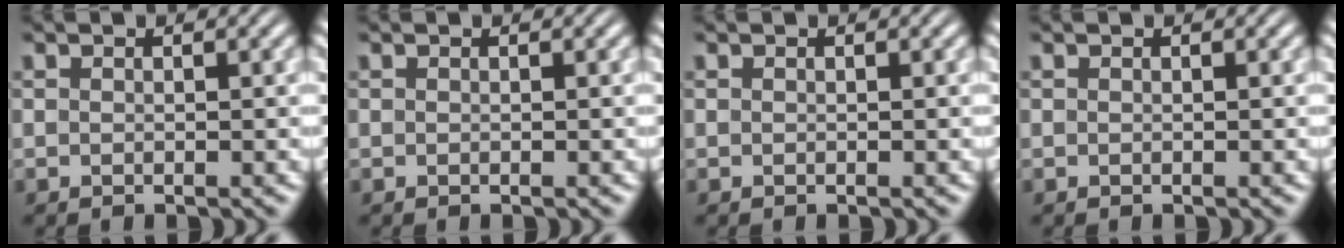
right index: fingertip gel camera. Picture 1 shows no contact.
{"total": 0.0}
{"total": 0.0}
{"total": 0.0}